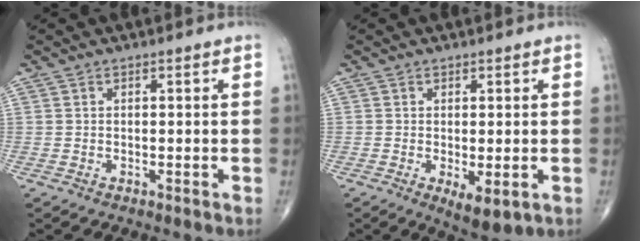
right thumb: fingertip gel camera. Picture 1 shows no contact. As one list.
[{"total": 5.1, "force": [-1.3, 2.0, 4.5], "torque": [-0.069, -0.016, -0.012]}]